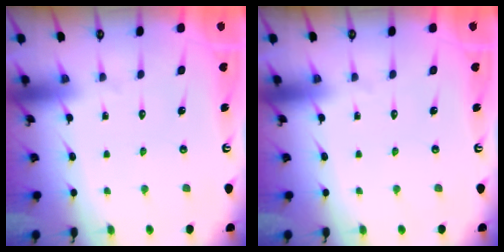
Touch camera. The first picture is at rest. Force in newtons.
{"total": 0.0}